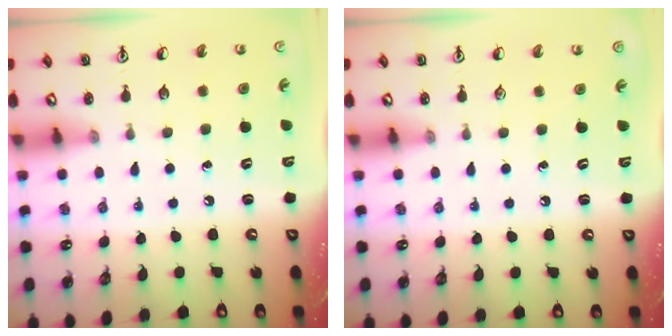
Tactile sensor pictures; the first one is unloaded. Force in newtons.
{"total": 0.0}